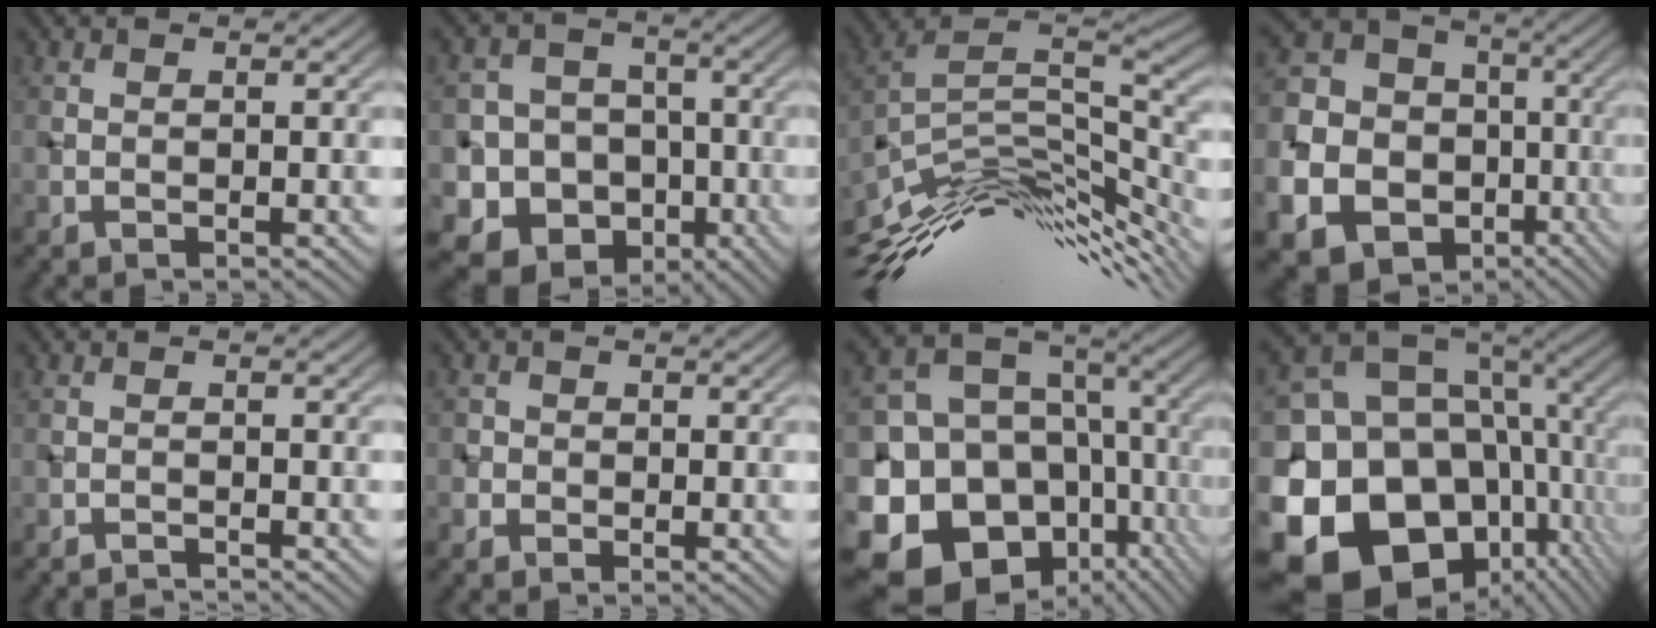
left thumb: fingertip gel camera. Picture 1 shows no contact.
{"total": 12.5, "force": [-4.5, 11.1, 3.6], "torque": [-0.103, -0.019, -0.100]}
{"total": 14.0, "force": [-7.5, 4.2, 11.0], "torque": [-0.233, 0.007, -0.138]}
{"total": 25.1, "force": [-9.1, 22.2, 7.5], "torque": [-0.229, -0.049, -0.153]}
{"total": 1.6, "force": [-1.6, 0.0, 0.2], "torque": [-0.002, -0.001, -0.031]}
{"total": 1.7, "force": [-0.4, 1.7, 0.3], "torque": [0.005, 0.002, -0.018]}
{"total": 20.6, "force": [-8.1, 16.1, 10.0], "torque": [-0.241, -0.040, -0.095]}
{"total": 22.2, "force": [-5.1, 16.9, 13.4], "torque": [-0.298, -0.012, -0.068]}